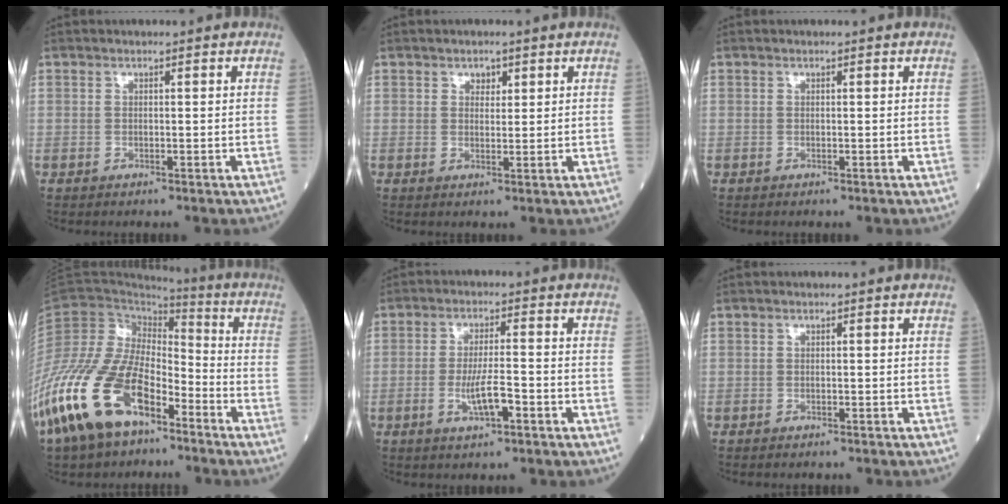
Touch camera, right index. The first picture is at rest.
{"total": 1.7, "force": [1.0, 1.2, 0.8], "torque": [-0.006, -0.001, 0.015]}
{"total": 0.0}
{"total": 18.0, "force": [-10.6, 7.9, 12.2], "torque": [-0.276, -0.001, -0.206]}
{"total": 5.3, "force": [-2.0, 0.9, 4.8], "torque": [-0.092, -0.002, -0.035]}
{"total": 1.0, "force": [-0.9, 0.2, 0.3], "torque": [-0.010, -0.002, -0.011]}